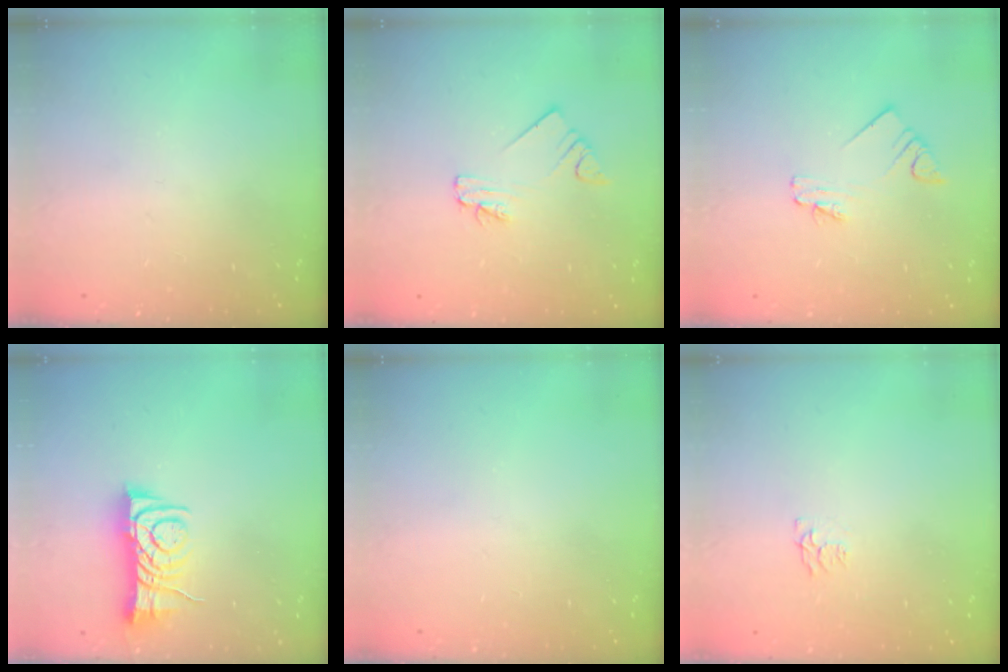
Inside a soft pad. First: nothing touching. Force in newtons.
{"total": 2.0, "press": 2.0, "slide": 0.1}
{"total": 1.9, "press": 1.9, "slide": 0.1}
{"total": 7.6, "press": 7.5, "slide": 1.0}
{"total": 0.0}
{"total": 4.5, "press": 4.4, "slide": 0.6}